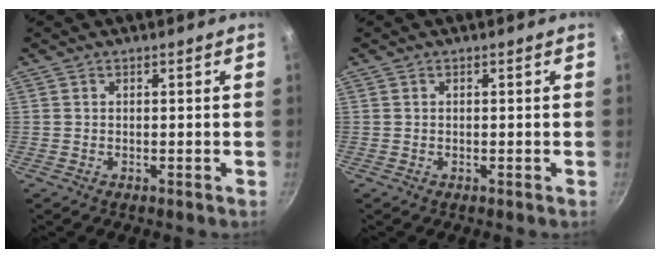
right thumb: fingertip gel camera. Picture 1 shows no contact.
{"total": 0.0}